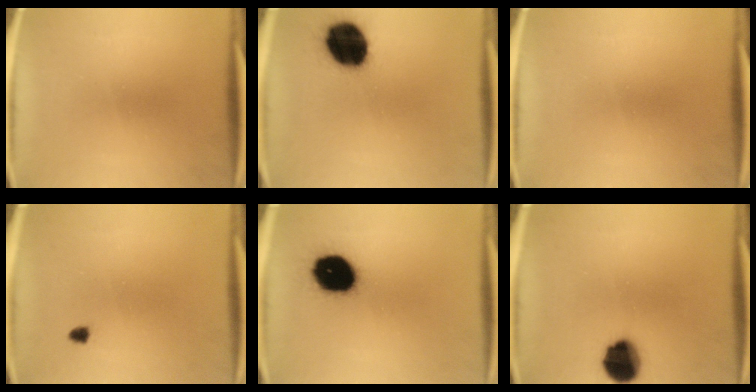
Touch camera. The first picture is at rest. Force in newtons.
{"total": 16.8}
{"total": 0.0}
{"total": 1.0}
{"total": 16.3}
{"total": 10.8}